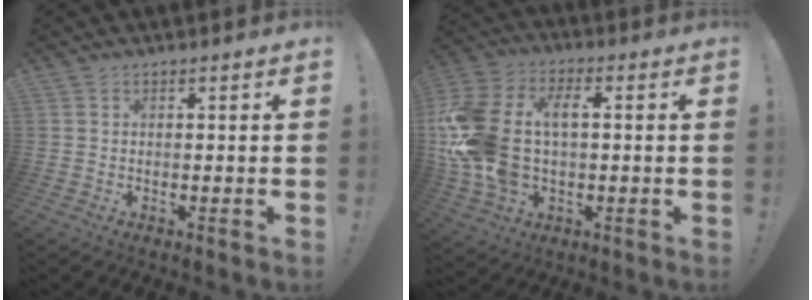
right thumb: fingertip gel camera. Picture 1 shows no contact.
{"total": 20.2, "force": [1.7, 13.5, 14.9], "torque": [-0.308, 0.006, 0.035]}